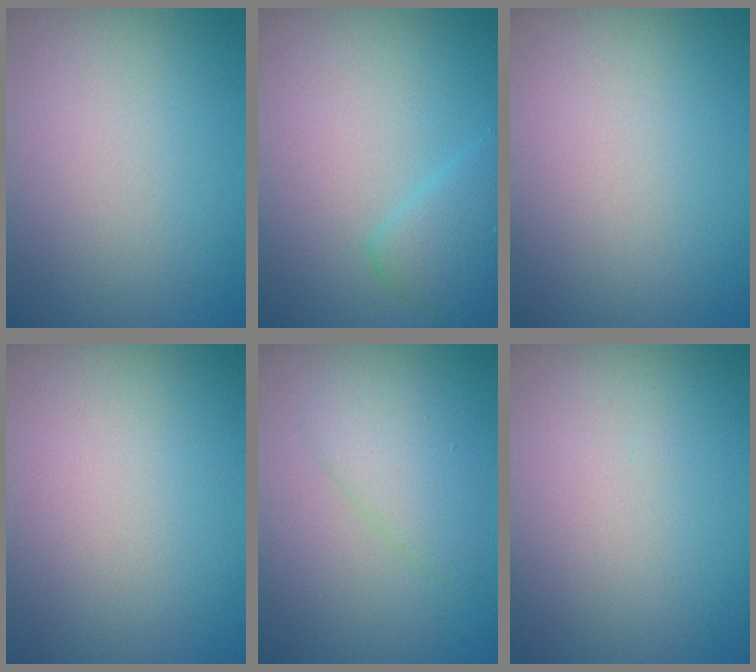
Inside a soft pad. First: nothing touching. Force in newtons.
{"total": 2.6, "press": 2.6, "slide": 0.2}
{"total": 0.0}
{"total": 0.0}
{"total": 2.5, "press": 2.5, "slide": 0.3}
{"total": 0.0}